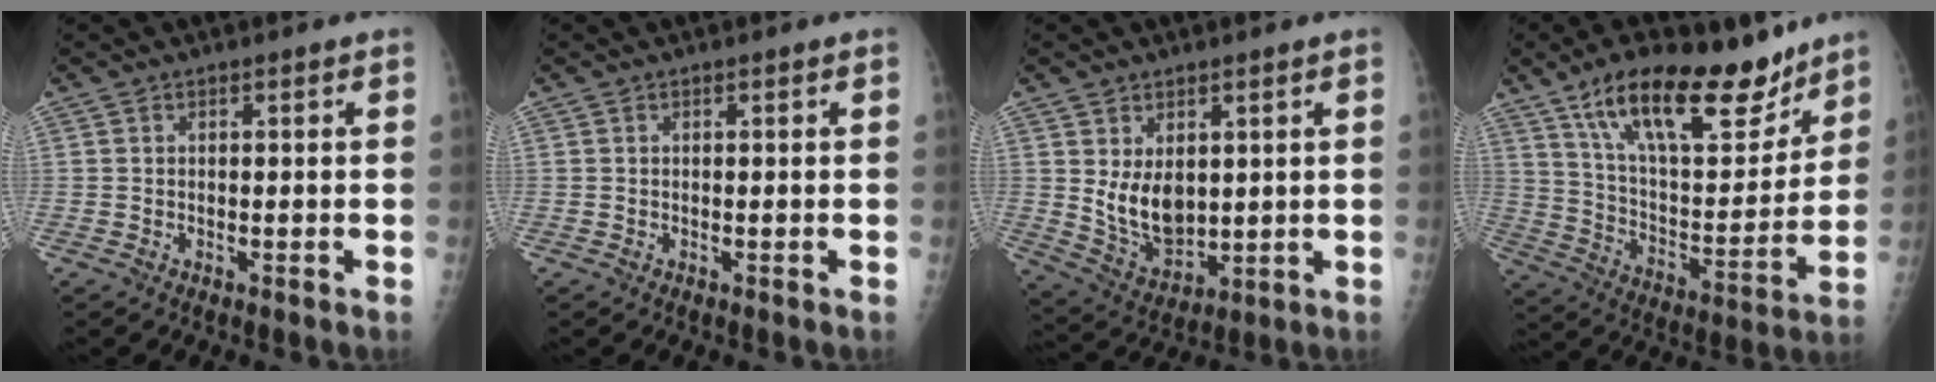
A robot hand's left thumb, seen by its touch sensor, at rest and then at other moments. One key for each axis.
{"total": 0.0}
{"total": 8.8, "fx": 2.1, "fy": 5.7, "fz": 6.4, "tx": -0.088, "ty": -0.029, "tz": 0.062}
{"total": 23.2, "fx": 15.8, "fy": 9.0, "fz": 14.4, "tx": -0.191, "ty": -0.064, "tz": 0.267}